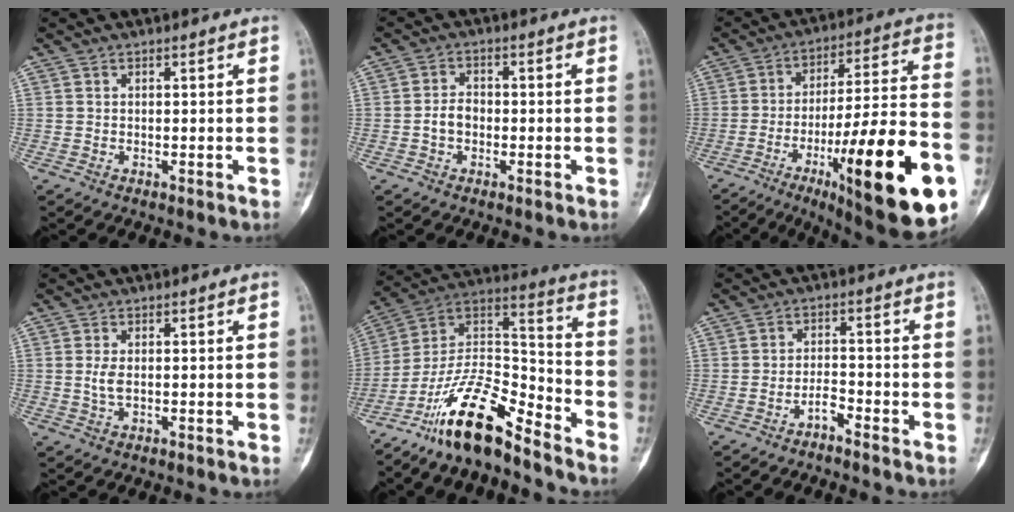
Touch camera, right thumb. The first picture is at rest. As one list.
[{"total": 3.4, "force": [-0.8, 2.5, 2.2], "torque": [-0.035, 0.014, -0.021]}, {"total": 28.5, "force": [-11.1, 6.0, 25.5], "torque": [-0.348, 0.040, -0.159]}, {"total": 2.3, "force": [0.0, 1.1, 2.1], "torque": [-0.051, -0.002, 0.000]}, {"total": 17.3, "force": [-13.1, 4.9, 10.2], "torque": [-0.171, 0.103, -0.241]}, {"total": 2.7, "force": [-2.3, 0.6, 1.3], "torque": [-0.022, 0.025, -0.044]}]